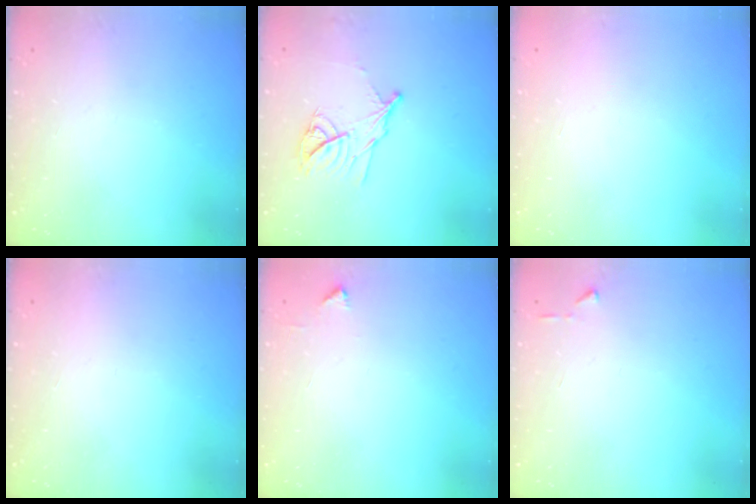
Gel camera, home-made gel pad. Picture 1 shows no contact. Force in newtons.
{"total": 11.4, "press": 11.4, "slide": 0.3}
{"total": 1.5, "press": 1.5, "slide": 0.1}
{"total": 1.5, "press": 1.5, "slide": 0.1}
{"total": 2.1, "press": 2.1, "slide": 0.3}
{"total": 3.9, "press": 3.9, "slide": 0.5}